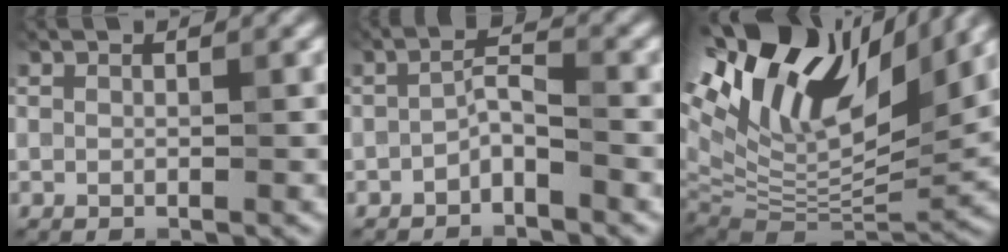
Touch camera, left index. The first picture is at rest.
{"total": 2.0, "force": [-1.4, 0.5, 1.4], "torque": [-0.026, 0.012, -0.030]}
{"total": 17.7, "force": [8.6, 7.3, 13.7], "torque": [-0.276, 0.038, 0.153]}